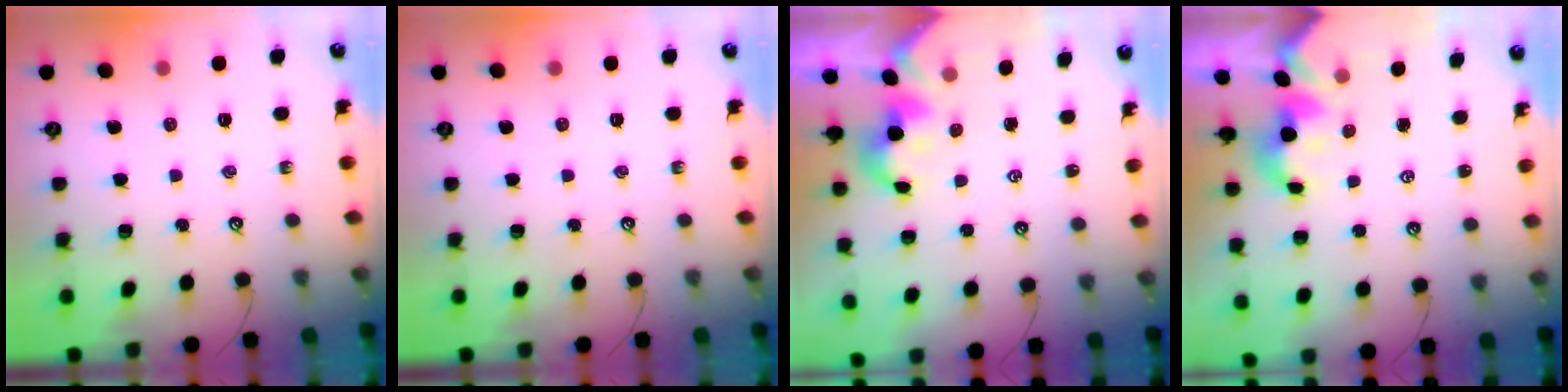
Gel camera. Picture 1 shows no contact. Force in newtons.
{"total": 0.0}
{"total": 1.9, "press": 1.9, "slide": 0.2}
{"total": 1.8, "press": 1.7, "slide": 0.4}